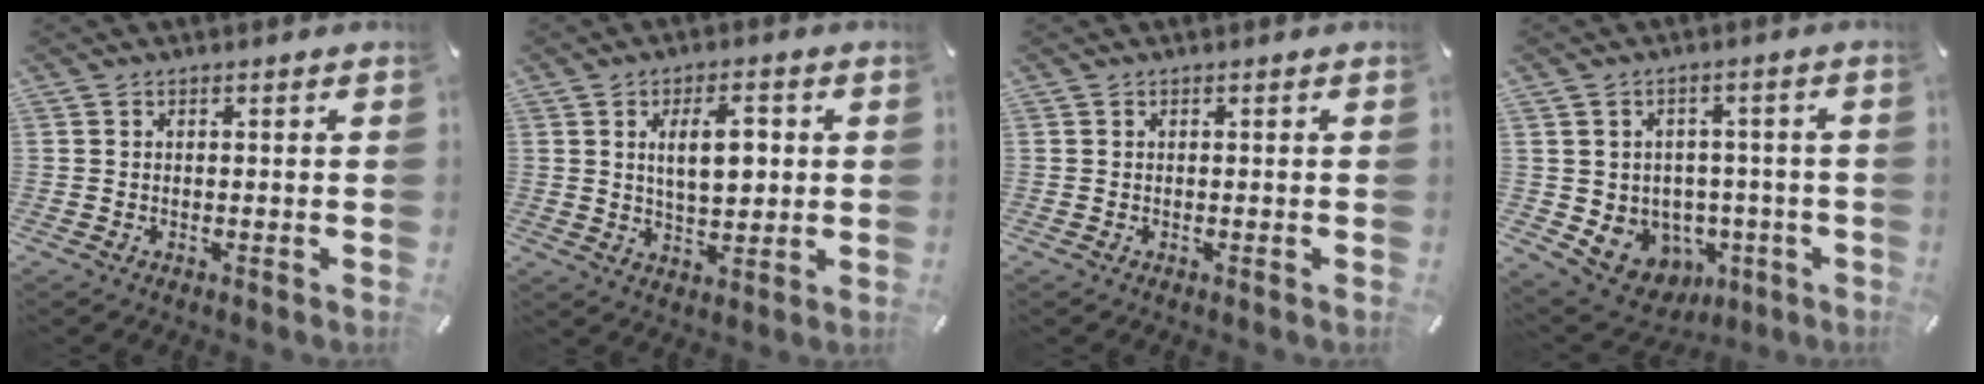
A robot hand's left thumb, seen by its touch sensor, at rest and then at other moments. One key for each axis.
{"total": 9.2, "fx": 2.0, "fy": 4.9, "fz": 7.5, "tx": -0.126, "ty": 0.000, "tz": 0.026}
{"total": 0.0}
{"total": 7.5, "fx": -1.5, "fy": 7.2, "fz": 1.7, "tx": -0.029, "ty": -0.012, "tz": -0.015}